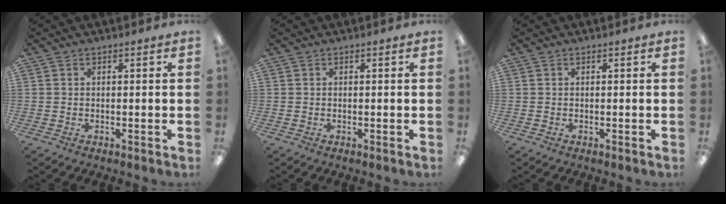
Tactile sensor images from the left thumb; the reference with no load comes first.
{"total": 0.0}
{"total": 0.0}